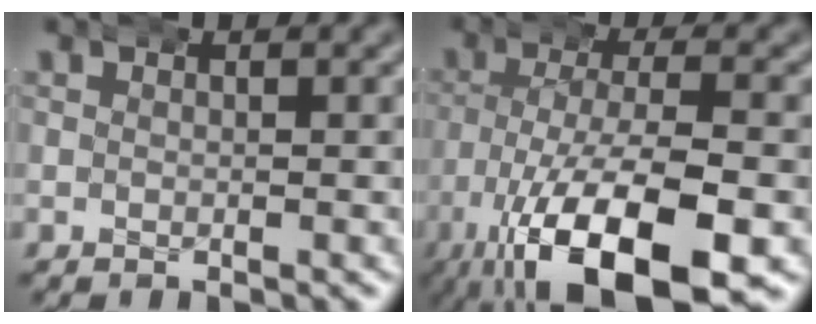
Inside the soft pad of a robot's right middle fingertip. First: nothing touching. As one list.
[{"total": 10.9, "force": [-4.7, 4.5, 8.8], "torque": [-0.177, -0.041, -0.046]}]